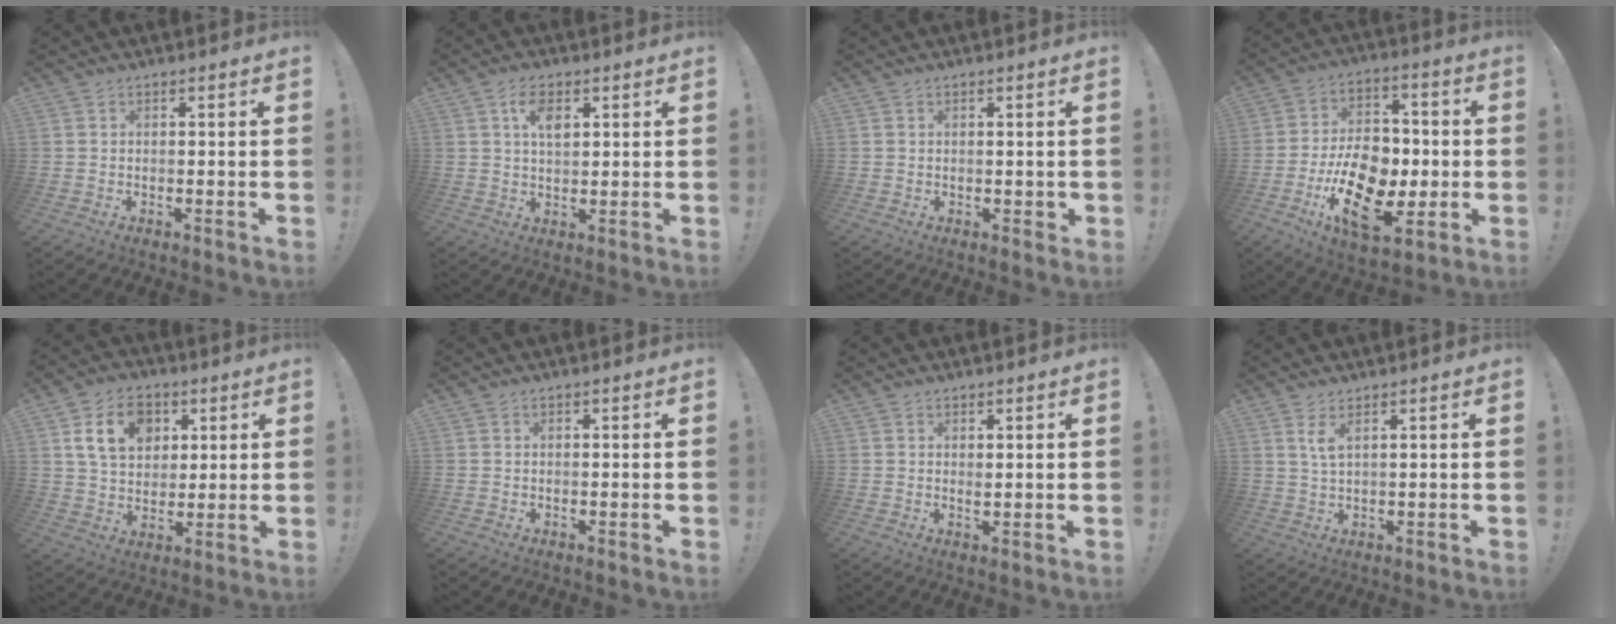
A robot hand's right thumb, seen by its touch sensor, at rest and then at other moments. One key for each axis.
{"total": 6.5, "fx": 2.7, "fy": 3.6, "fz": 4.7, "tx": -0.073, "ty": -0.005, "tz": 0.047}
{"total": 1.3, "fx": 0.3, "fy": 1.0, "fz": 0.7, "tx": -0.006, "ty": 0.002, "tz": 0.003}
{"total": 21.5, "fx": -6.2, "fy": 13.2, "fz": 15.8, "tx": -0.275, "ty": 0.032, "tz": -0.095}
{"total": 14.5, "fx": 5.4, "fy": 10.8, "fz": 7.9, "tx": -0.115, "ty": -0.008, "tz": 0.105}
{"total": 0.0}
{"total": 1.1, "fx": 0.8, "fy": 0.4, "fz": 0.6, "tx": -0.005, "ty": -0.009, "tz": 0.014}
{"total": 3.2, "fx": 1.8, "fy": 0.6, "fz": 2.5, "tx": -0.038, "ty": -0.012, "tz": 0.028}